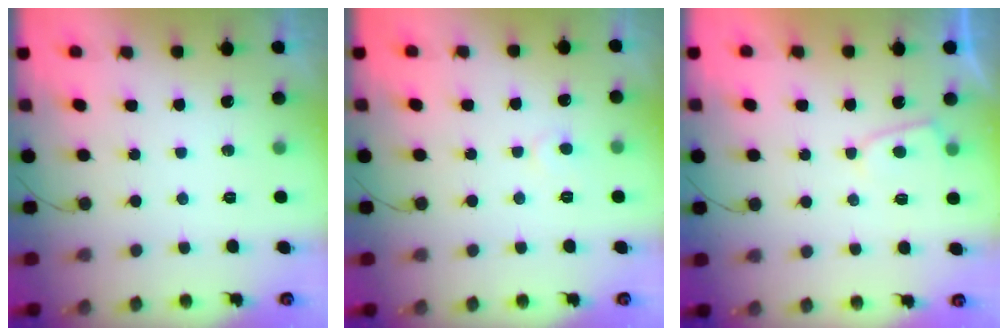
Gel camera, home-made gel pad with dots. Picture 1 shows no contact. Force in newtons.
{"total": 5.0, "press": 5.0, "slide": 0.5}
{"total": 3.0, "press": 3.0, "slide": 0.5}